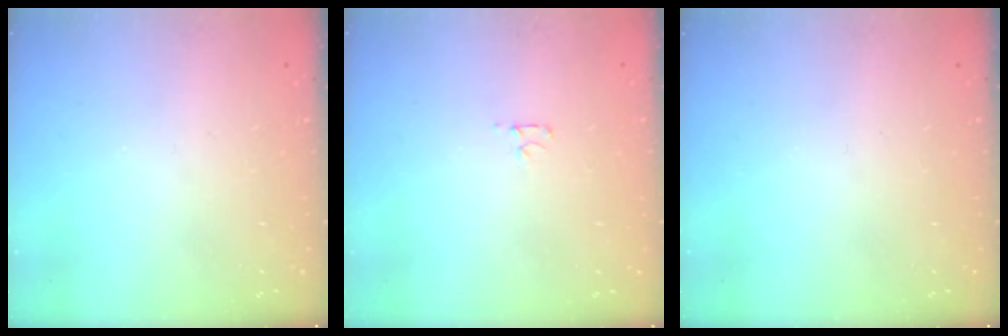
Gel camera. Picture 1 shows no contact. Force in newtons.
{"total": 2.7, "press": 2.7, "slide": 0.3}
{"total": 0.0}